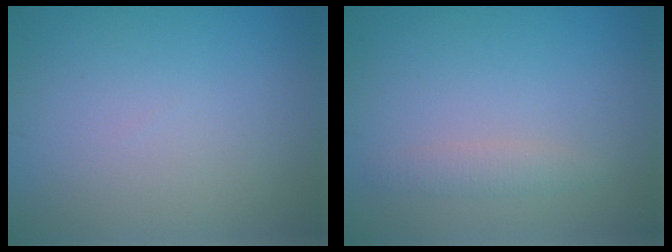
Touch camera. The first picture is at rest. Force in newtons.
{"total": 1.4, "press": 1.4, "slide": 0.0}